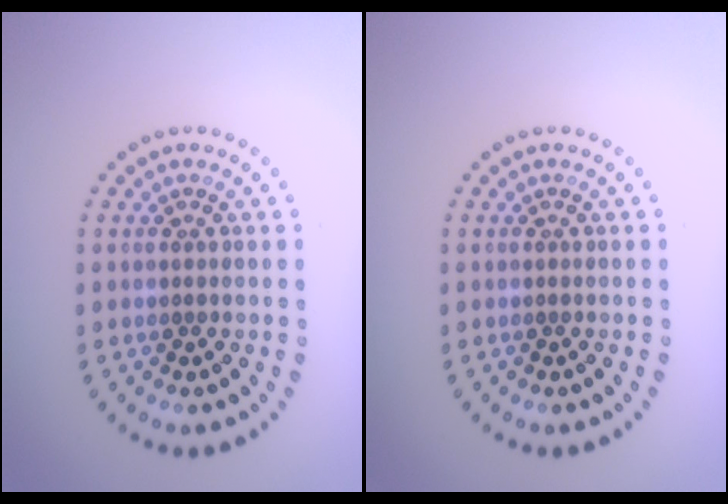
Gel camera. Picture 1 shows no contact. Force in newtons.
{"total": 0.0}